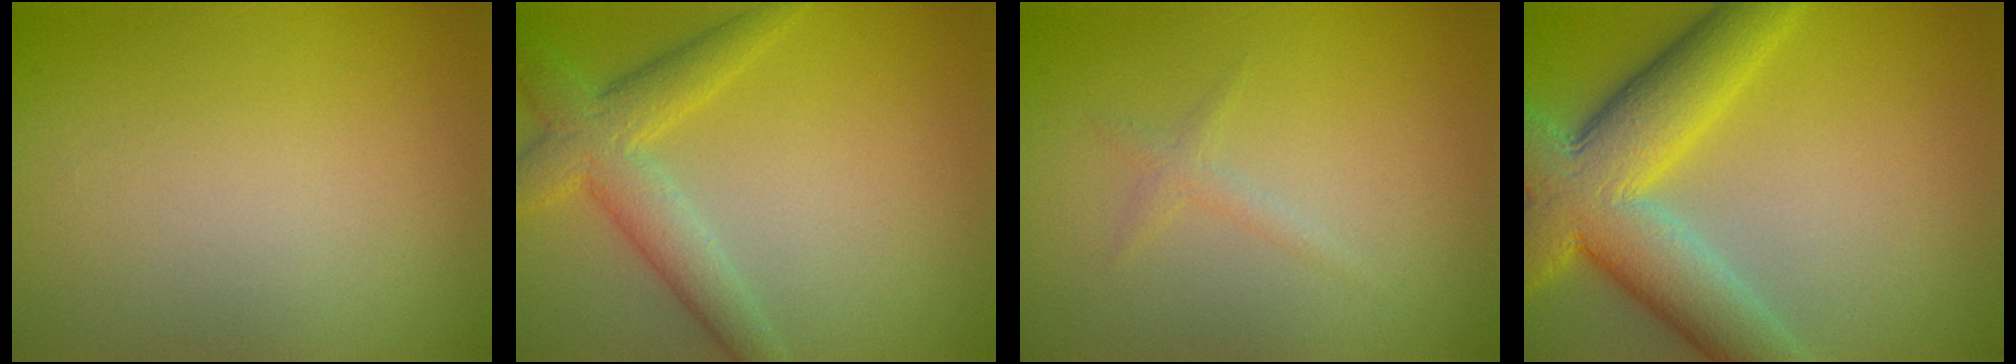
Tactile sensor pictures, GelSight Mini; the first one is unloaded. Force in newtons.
{"total": 4.5, "press": 4.5, "slide": 0.1}
{"total": 0.9, "press": 0.9, "slide": 0.1}
{"total": 10.3, "press": 10.3, "slide": 0.6}